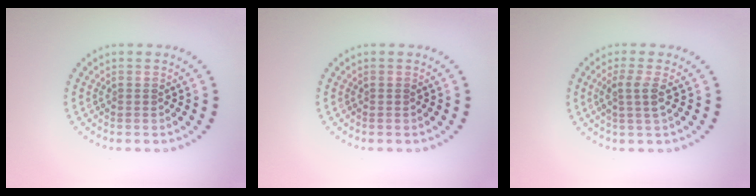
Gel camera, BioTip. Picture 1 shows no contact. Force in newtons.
{"total": 0.0}
{"total": 1.9, "press": 1.6, "slide": 1.1}